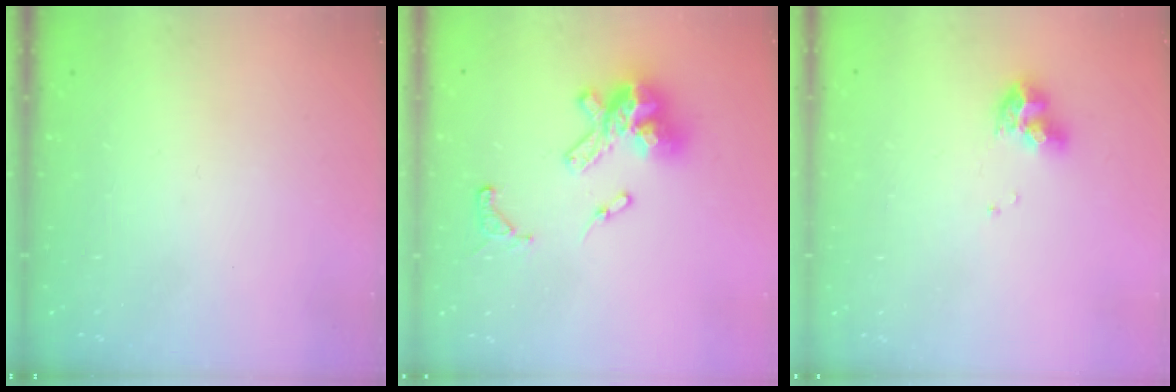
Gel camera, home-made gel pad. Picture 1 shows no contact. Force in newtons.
{"total": 15.9, "press": 15.9, "slide": 1.7}
{"total": 9.1, "press": 9.1, "slide": 1.1}